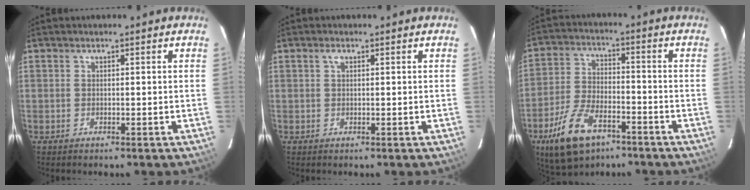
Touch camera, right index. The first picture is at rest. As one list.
[{"total": 0.9, "force": [0.4, 0.1, 0.8], "torque": [-0.017, 0.004, 0.007]}, {"total": 13.8, "force": [-8.2, 6.6, 8.8], "torque": [-0.194, -0.014, -0.150]}]